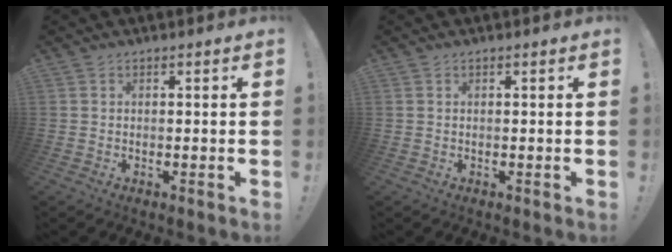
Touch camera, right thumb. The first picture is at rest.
{"total": 0.0}